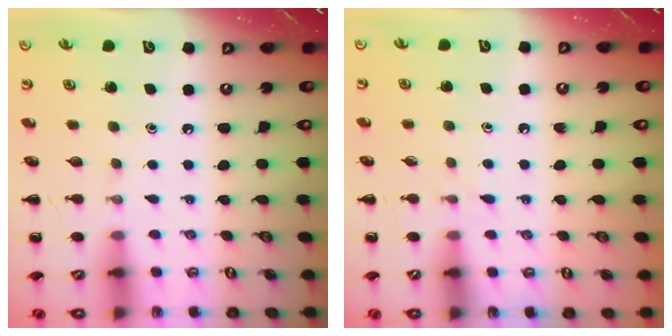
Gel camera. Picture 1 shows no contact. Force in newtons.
{"total": 3.7, "press": 3.4, "slide": 1.5}